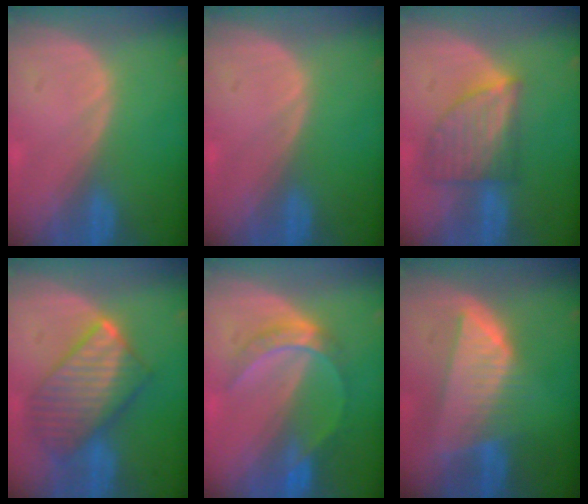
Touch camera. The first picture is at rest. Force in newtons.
{"total": 0.0}
{"total": 7.2, "press": 6.6, "slide": 2.8}
{"total": 10.0, "press": 9.9, "slide": 0.8}
{"total": 5.2, "press": 5.2, "slide": 0.5}
{"total": 8.4, "press": 7.4, "slide": 3.9}